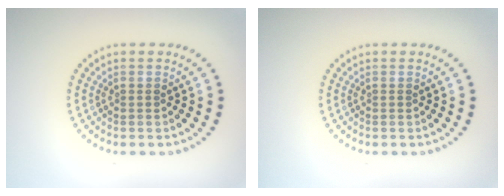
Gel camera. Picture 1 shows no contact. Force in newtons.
{"total": 0.0}